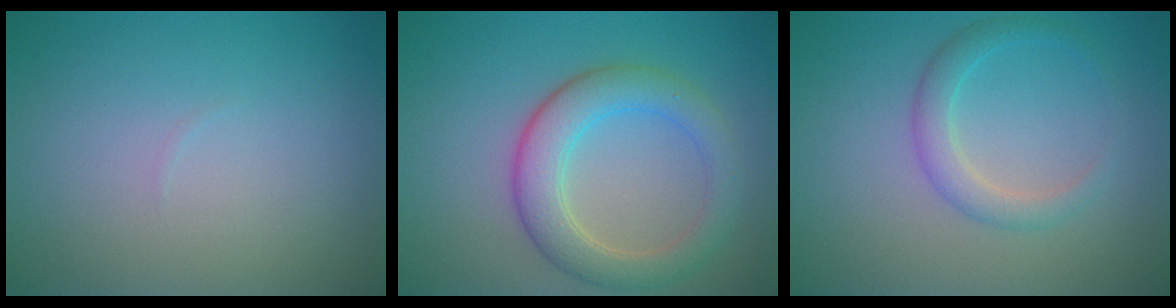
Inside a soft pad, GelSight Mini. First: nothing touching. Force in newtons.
{"total": 4.9, "press": 4.9, "slide": 0.4}
{"total": 2.3, "press": 2.3, "slide": 0.2}